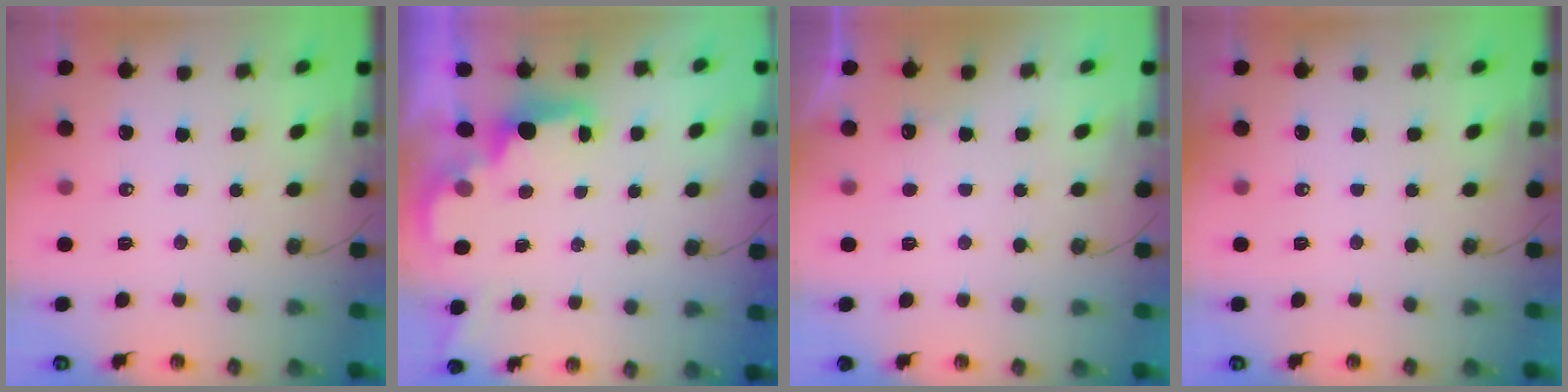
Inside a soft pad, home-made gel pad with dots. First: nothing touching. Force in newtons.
{"total": 2.0, "press": 1.9, "slide": 0.8}
{"total": 3.7, "press": 3.5, "slide": 1.1}
{"total": 0.0}